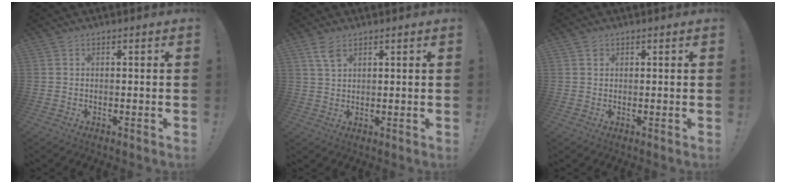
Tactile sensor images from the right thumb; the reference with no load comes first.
{"total": 4.4, "force": [2.7, 2.2, 2.8], "torque": [-0.043, -0.013, 0.049]}
{"total": 0.9, "force": [0.5, 0.7, -0.1], "torque": [0.009, -0.003, 0.008]}